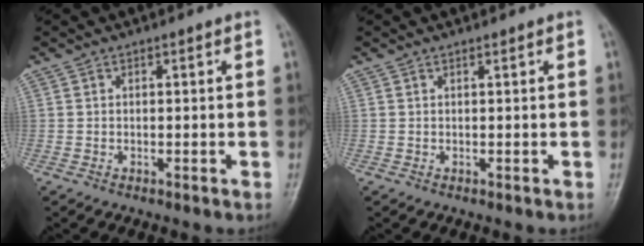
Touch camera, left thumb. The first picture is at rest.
{"total": 0.0}